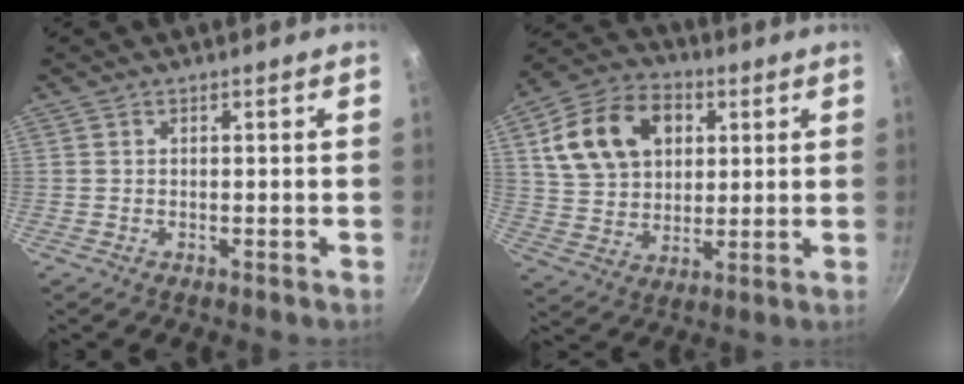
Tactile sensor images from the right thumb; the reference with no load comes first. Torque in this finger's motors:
{"motor_torque": [-1.07, 1.79, 0.04, 0.04, 0.27]}